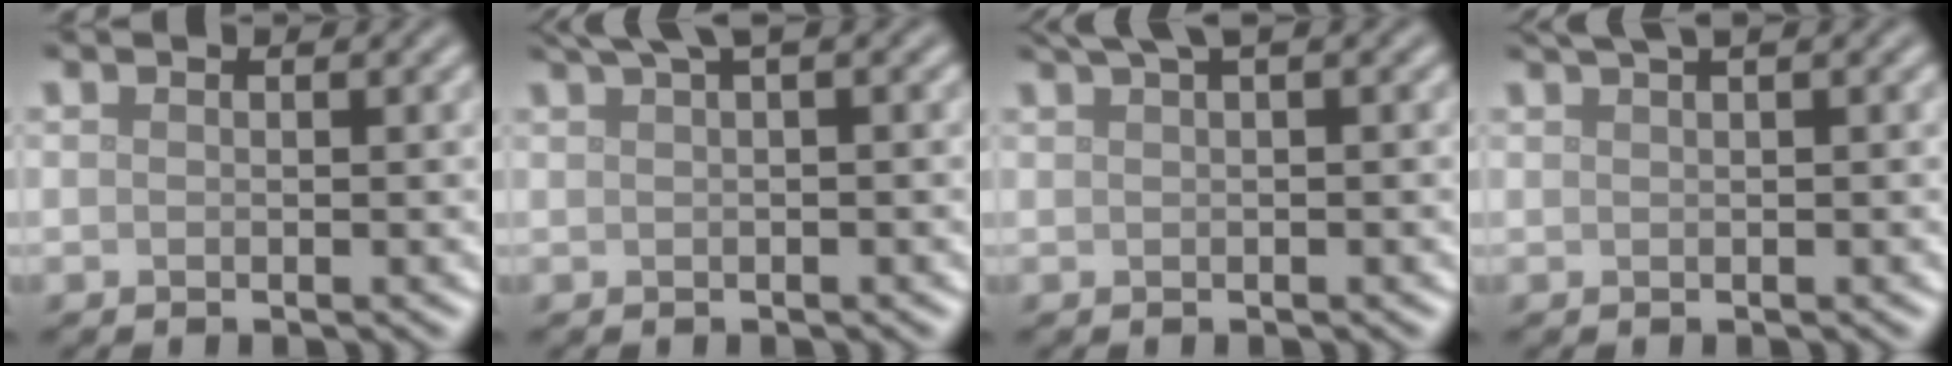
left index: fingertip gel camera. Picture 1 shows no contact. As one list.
[{"total": 3.0, "force": [1.7, 0.6, 2.3], "torque": [-0.030, 0.010, 0.028]}, {"total": 2.6, "force": [1.6, 0.6, 2.0], "torque": [-0.027, 0.008, 0.025]}, {"total": 2.8, "force": [1.8, 0.9, 2.0], "torque": [-0.019, 0.006, 0.019]}]